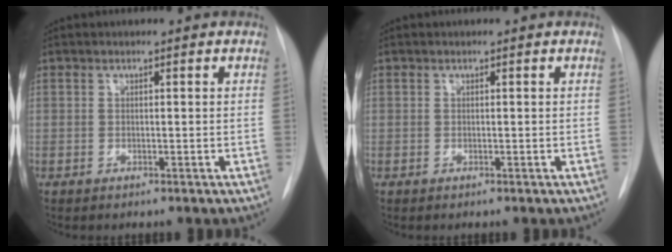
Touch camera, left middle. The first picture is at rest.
{"total": 0.0}